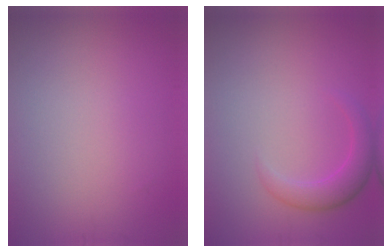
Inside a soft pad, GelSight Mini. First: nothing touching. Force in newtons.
{"total": 2.7, "press": 2.7, "slide": 0.1}